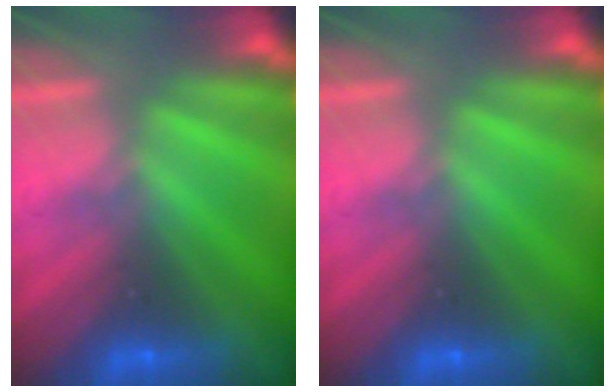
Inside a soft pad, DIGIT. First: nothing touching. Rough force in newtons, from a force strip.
{"total": 0.0}